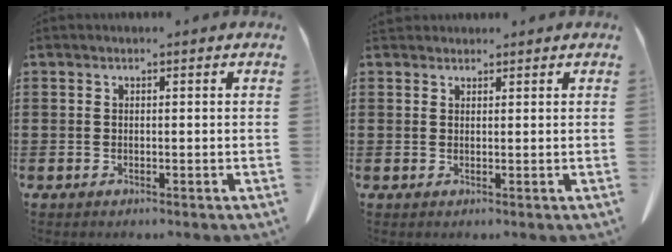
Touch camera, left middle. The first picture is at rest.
{"total": 1.2, "force": [1.1, 0.5, 0.1], "torque": [-0.004, 0.002, 0.023]}